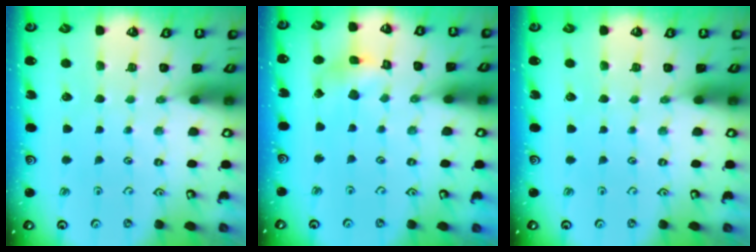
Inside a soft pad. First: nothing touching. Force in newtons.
{"total": 6.5, "press": 6.5, "slide": 0.6}
{"total": 0.0}